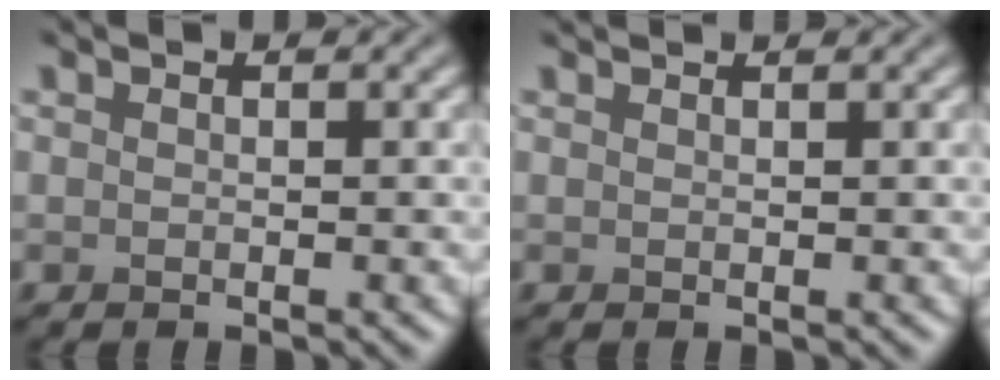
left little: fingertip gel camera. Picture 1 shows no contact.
{"total": 1.2, "force": [1.1, 0.1, 0.3], "torque": [-0.007, -0.003, 0.009]}